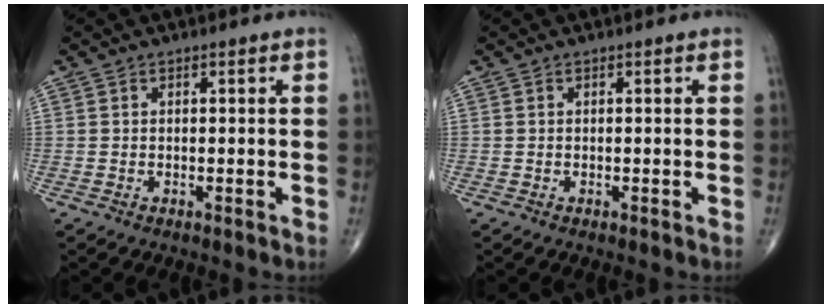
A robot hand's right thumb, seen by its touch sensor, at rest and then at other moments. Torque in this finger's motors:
{"motor_torque": [0.00, 0.00, 0.00, 0.00, 0.01]}